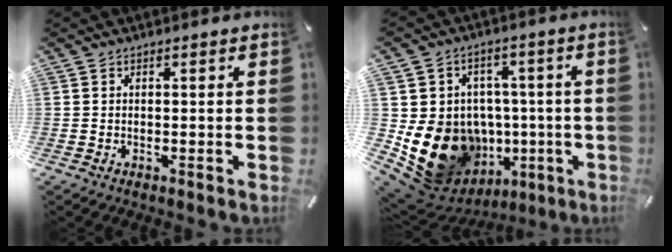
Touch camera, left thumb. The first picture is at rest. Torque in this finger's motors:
{"motor_torque": [0.73, 0.95, 1.27, 0.55, 0.31]}